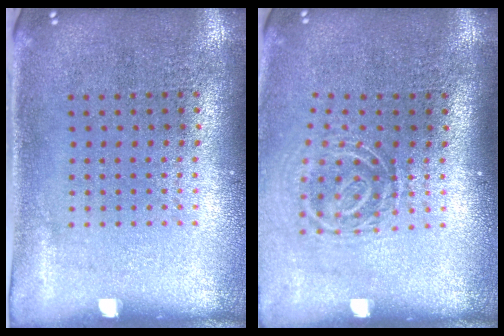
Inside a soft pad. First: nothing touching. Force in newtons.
{"total": 1.8, "press": 1.2, "slide": 1.4}